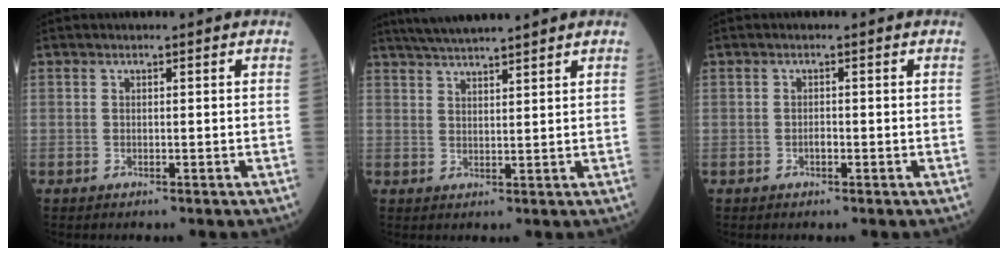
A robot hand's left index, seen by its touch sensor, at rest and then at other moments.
{"total": 7.7, "force": [6.8, -0.5, 3.5], "torque": [-0.065, 0.026, 0.110]}
{"total": 0.8, "force": [-0.4, 0.3, 0.6], "torque": [-0.012, 0.002, -0.007]}